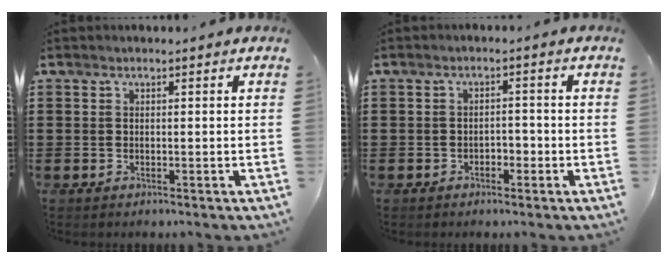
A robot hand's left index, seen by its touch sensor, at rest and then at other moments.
{"total": 1.8, "force": [-1.3, 0.9, 0.7], "torque": [-0.021, 0.004, -0.031]}